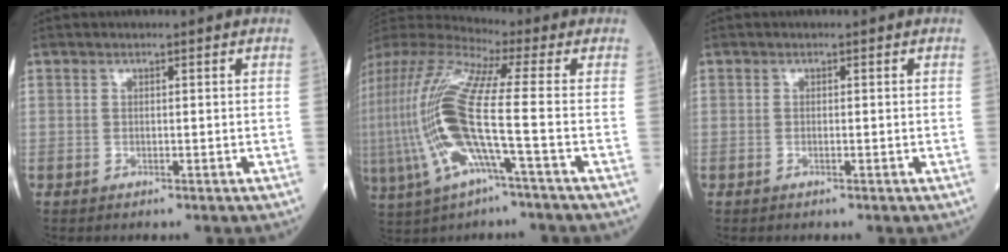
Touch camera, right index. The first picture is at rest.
{"total": 20.4, "force": [-3.2, 2.3, 20.0], "torque": [-0.469, -0.014, -0.069]}
{"total": 0.0}